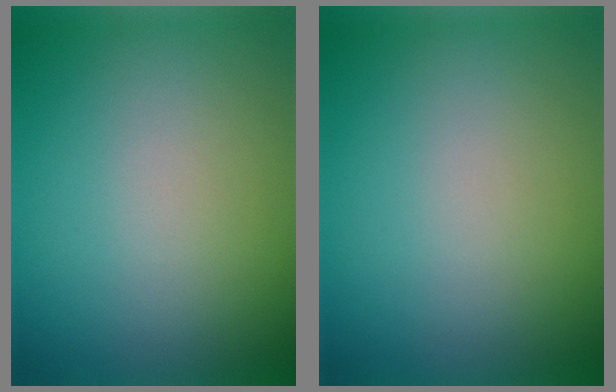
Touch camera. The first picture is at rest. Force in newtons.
{"total": 0.0}